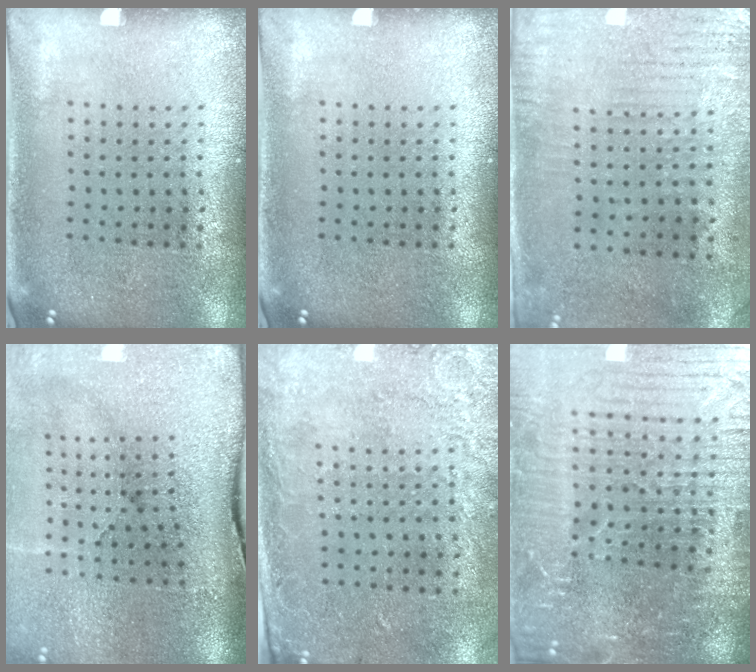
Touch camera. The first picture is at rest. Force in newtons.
{"total": 0.0}
{"total": 2.9, "press": 2.4, "slide": 1.7}
{"total": 5.2, "press": 4.1, "slide": 3.3}
{"total": 2.6, "press": 1.9, "slide": 1.8}
{"total": 5.8, "press": 5.2, "slide": 2.6}